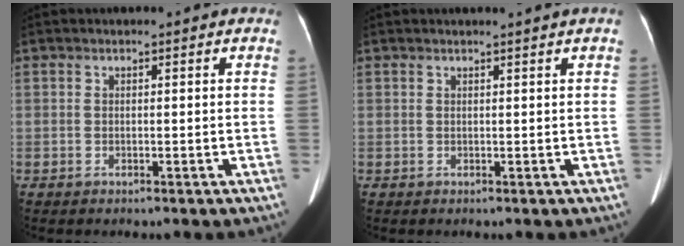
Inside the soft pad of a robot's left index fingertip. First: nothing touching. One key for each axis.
{"total": 1.0, "fx": 0.8, "fy": -0.3, "fz": 0.5, "tx": -0.011, "ty": 0.000, "tz": 0.018}